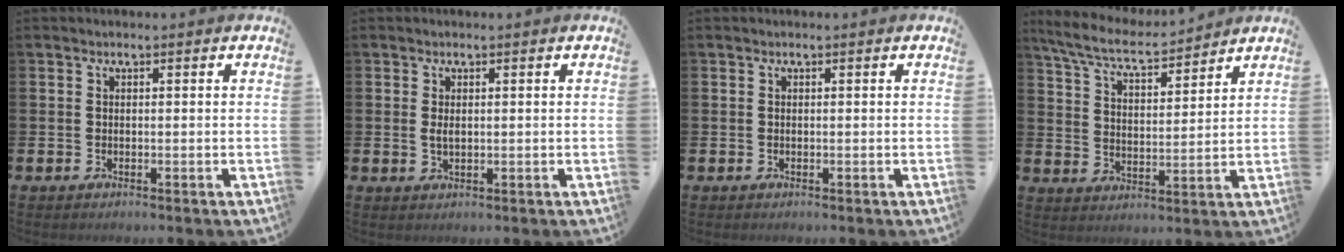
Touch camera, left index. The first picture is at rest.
{"total": 1.3, "force": [0.3, 0.6, 1.1], "torque": [-0.012, 0.001, 0.001]}
{"total": 0.0}
{"total": 7.3, "force": [6.7, 1.1, 2.6], "torque": [-0.080, -0.035, 0.118]}